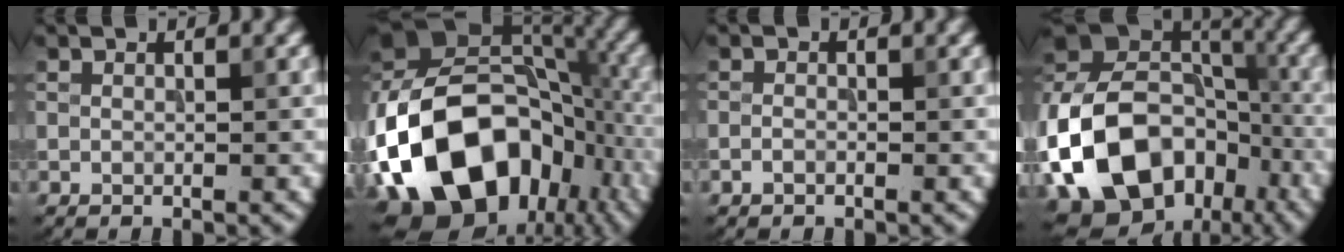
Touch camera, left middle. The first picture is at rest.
{"total": 18.5, "force": [-6.3, 12.2, 12.3], "torque": [-0.228, 0.001, -0.116]}
{"total": 0.7, "force": [-0.4, 0.4, 0.4], "torque": [-0.006, -0.001, -0.010]}
{"total": 17.4, "force": [-6.9, 12.6, 9.8], "torque": [-0.201, -0.005, -0.127]}